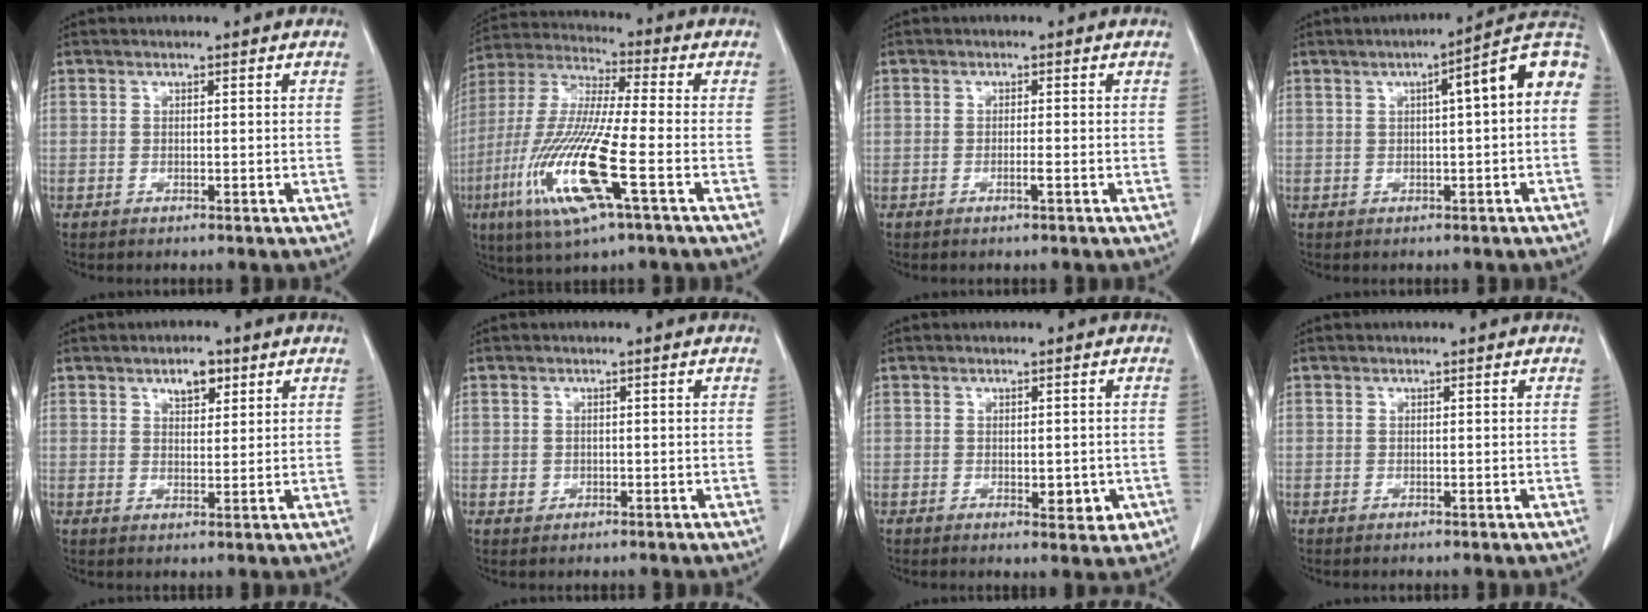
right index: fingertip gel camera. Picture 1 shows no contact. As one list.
[{"total": 17.0, "force": [-5.7, 1.2, 16.0], "torque": [-0.336, -0.023, -0.108]}, {"total": 1.1, "force": [-0.4, -0.2, 1.0], "torque": [-0.016, 0.001, -0.005]}, {"total": 9.5, "force": [1.7, 1.0, 9.3], "torque": [-0.125, 0.033, 0.015]}, {"total": 3.6, "force": [2.2, 1.7, 2.4], "torque": [-0.037, 0.001, 0.036]}, {"total": 1.1, "force": [-0.2, 1.1, 0.3], "torque": [-0.005, 0.002, 0.001]}, {"total": 3.6, "force": [-0.8, 1.8, 3.1], "torque": [-0.026, -0.002, -0.002]}, {"total": 0.0}]